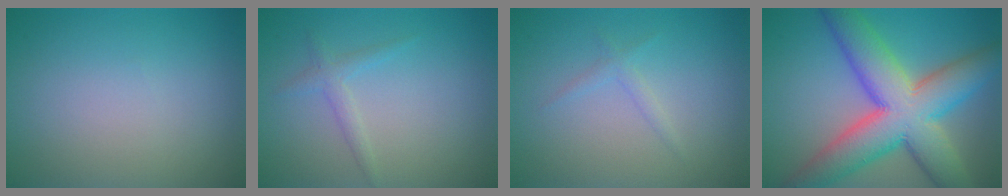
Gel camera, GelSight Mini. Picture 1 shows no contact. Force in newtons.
{"total": 1.4, "press": 1.4, "slide": 0.0}
{"total": 1.0, "press": 1.0, "slide": 0.0}
{"total": 11.8, "press": 11.8, "slide": 0.3}